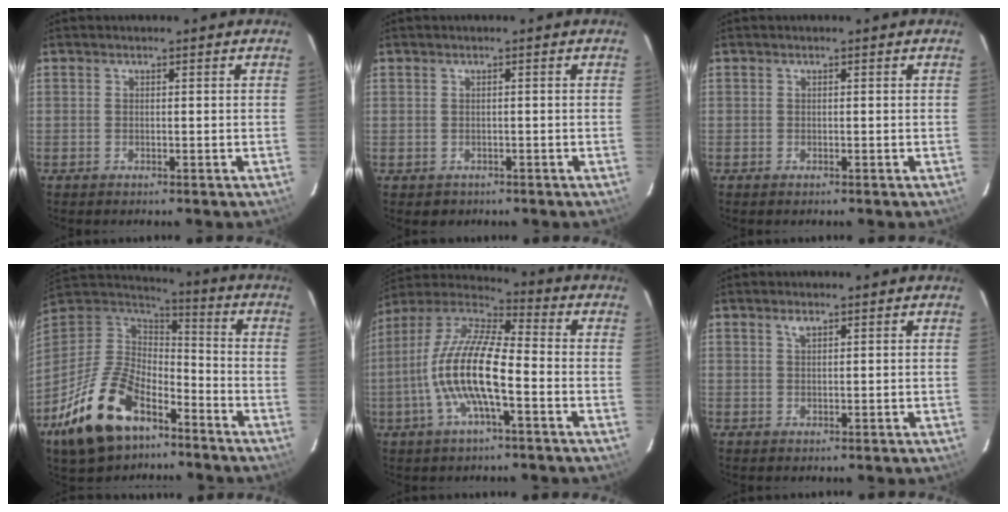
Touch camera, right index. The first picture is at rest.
{"total": 1.7, "force": [-0.5, 1.6, 0.1], "torque": [0.000, 0.002, -0.001]}
{"total": 0.0}
{"total": 21.6, "force": [-12.4, 11.7, 13.3], "torque": [-0.288, -0.008, -0.216]}
{"total": 15.6, "force": [-4.0, 3.9, 14.6], "torque": [-0.286, -0.001, -0.085]}
{"total": 1.2, "force": [0.9, 0.5, 0.8], "torque": [-0.014, 0.003, 0.016]}